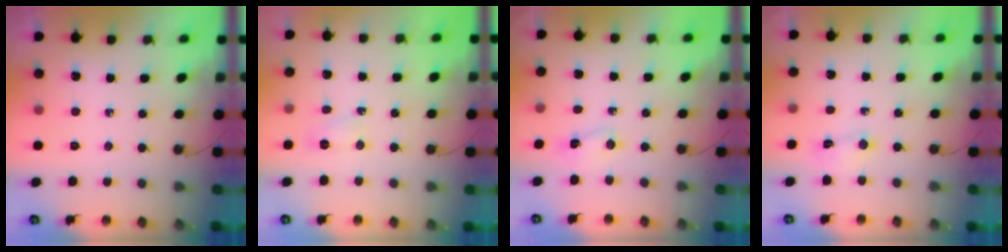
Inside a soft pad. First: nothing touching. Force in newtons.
{"total": 3.5, "press": 3.4, "slide": 0.4}
{"total": 2.2, "press": 1.9, "slide": 1.1}
{"total": 4.1, "press": 4.1, "slide": 0.6}